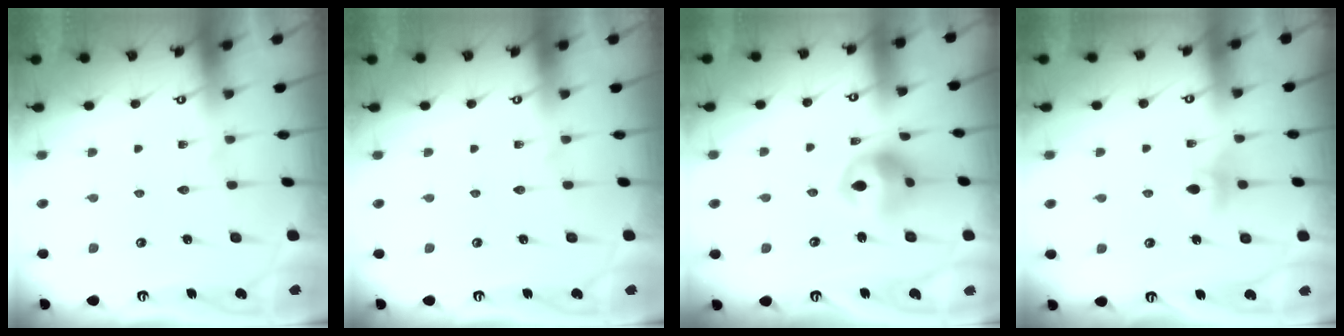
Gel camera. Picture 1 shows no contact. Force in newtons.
{"total": 0.0}
{"total": 11.4, "press": 11.2, "slide": 1.6}
{"total": 5.2, "press": 5.1, "slide": 1.0}